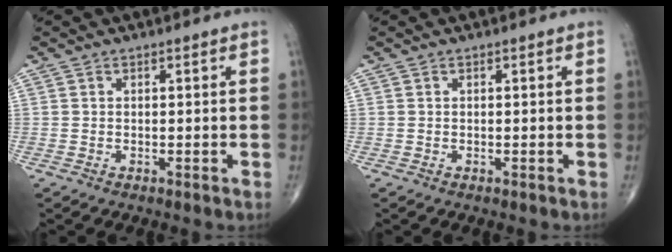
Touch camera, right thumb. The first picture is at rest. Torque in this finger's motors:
{"motor_torque": [0.00, 0.00, 0.02, 0.02, 0.00]}